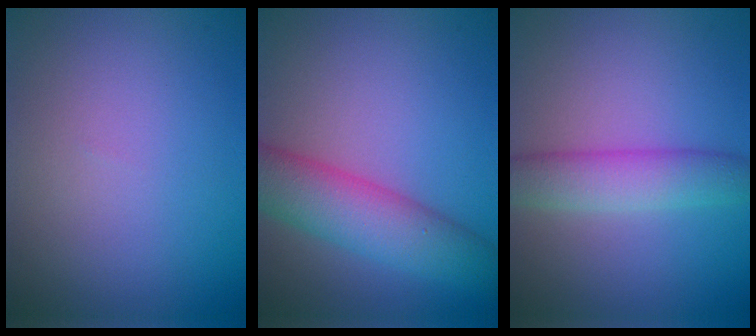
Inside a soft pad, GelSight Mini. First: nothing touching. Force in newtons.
{"total": 6.8, "press": 6.8, "slide": 0.3}
{"total": 4.0, "press": 4.0, "slide": 0.0}